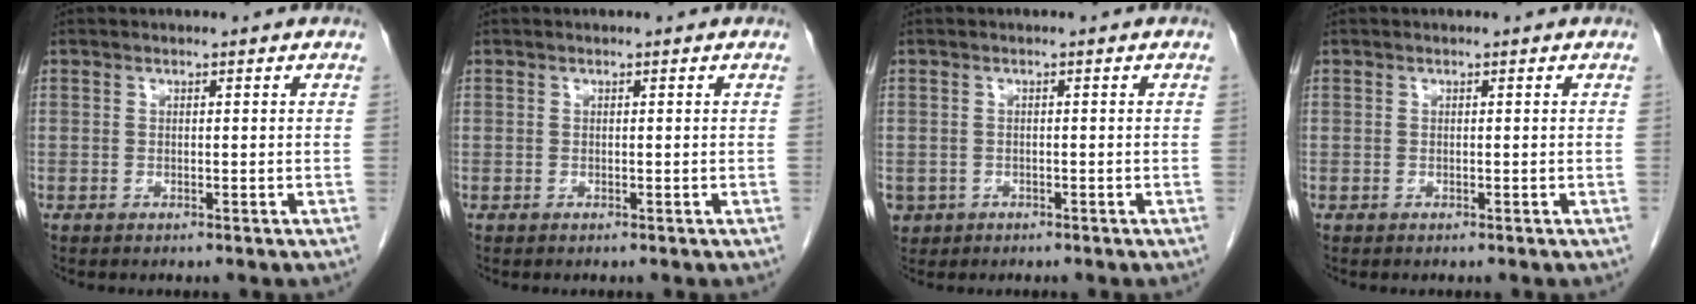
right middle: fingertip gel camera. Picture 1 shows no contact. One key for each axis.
{"total": 0.0}
{"total": 2.8, "fx": -1.3, "fy": 2.4, "fz": 0.5, "tx": -0.010, "ty": 0.001, "tz": -0.019}
{"total": 0.0}